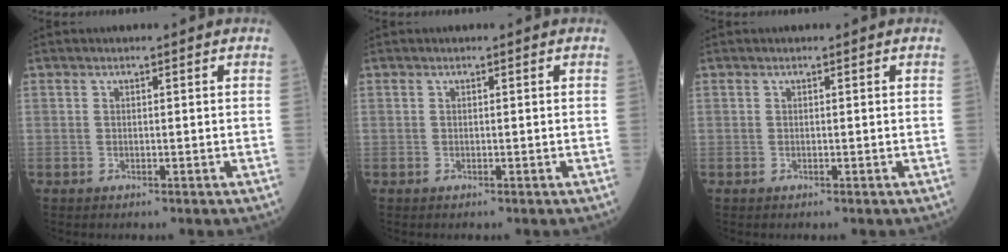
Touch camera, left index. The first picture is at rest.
{"total": 0.0}
{"total": 0.0}